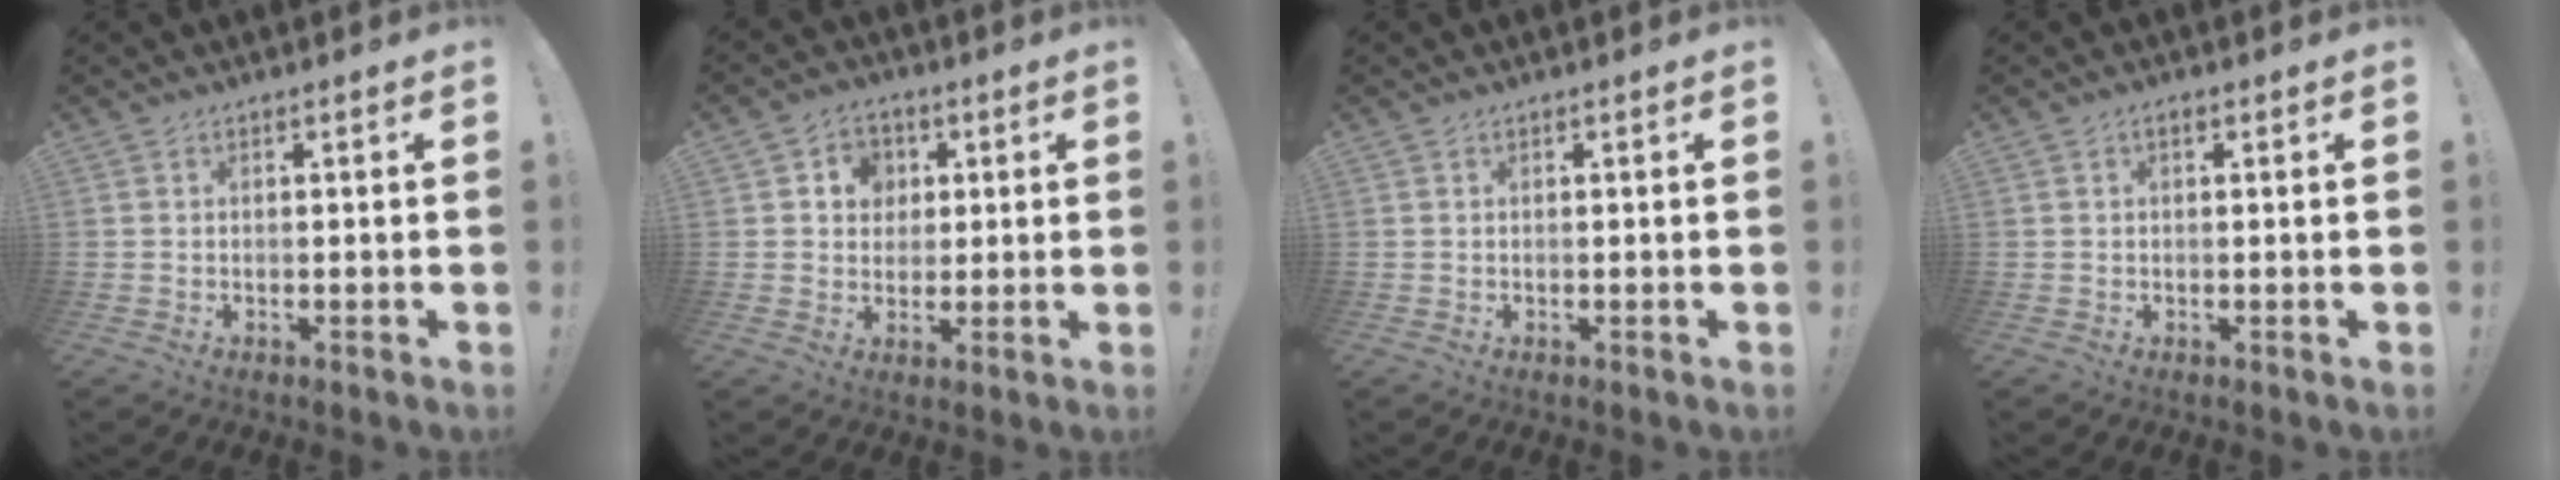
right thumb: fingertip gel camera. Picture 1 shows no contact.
{"total": 7.2, "force": [1.7, 6.6, 2.3], "torque": [-0.034, -0.003, 0.033]}
{"total": 0.0}
{"total": 1.0, "force": [0.5, 0.5, 0.8], "torque": [-0.014, 0.001, 0.007]}